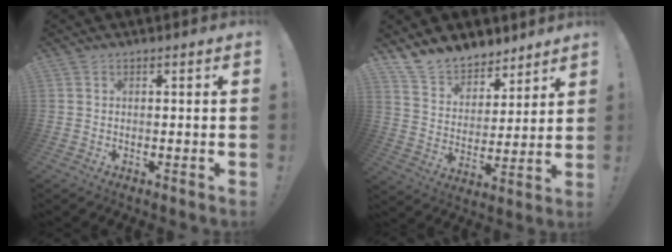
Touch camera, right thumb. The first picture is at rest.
{"total": 11.6, "force": [10.1, 5.3, 1.8], "torque": [-0.054, -0.081, 0.198]}